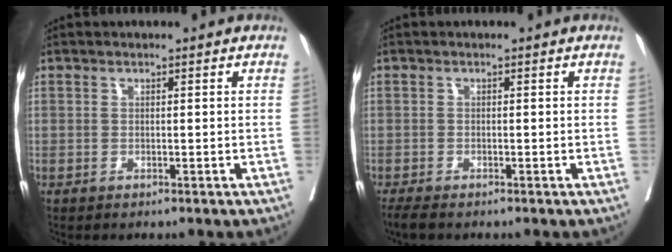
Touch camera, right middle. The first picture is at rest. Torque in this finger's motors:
{"motor_torque": [0.27, -0.23, 0.08, 0.03]}